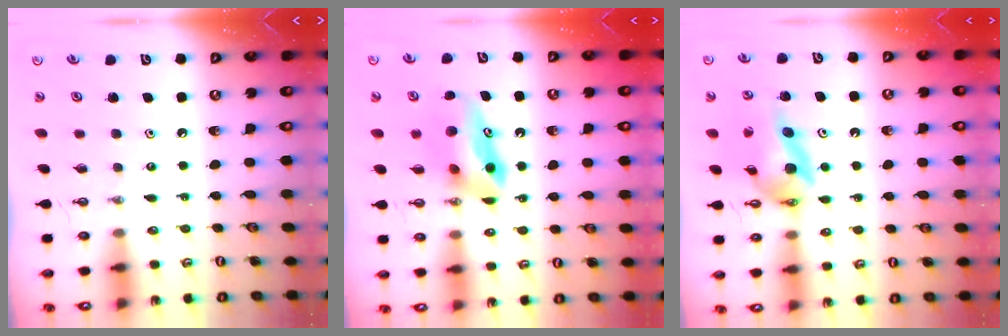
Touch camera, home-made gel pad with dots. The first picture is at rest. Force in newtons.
{"total": 8.5, "press": 8.0, "slide": 3.0}
{"total": 11.6, "press": 11.5, "slide": 1.4}